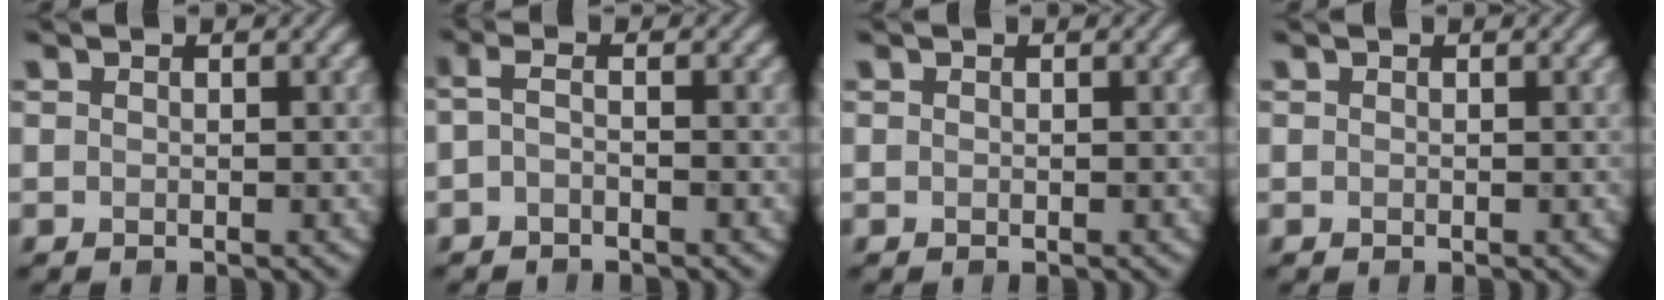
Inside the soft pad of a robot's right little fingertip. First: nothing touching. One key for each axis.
{"total": 1.5, "fx": -0.7, "fy": 0.3, "fz": 1.2, "tx": -0.031, "ty": -0.007, "tz": -0.019}
{"total": 0.0}
{"total": 0.0}